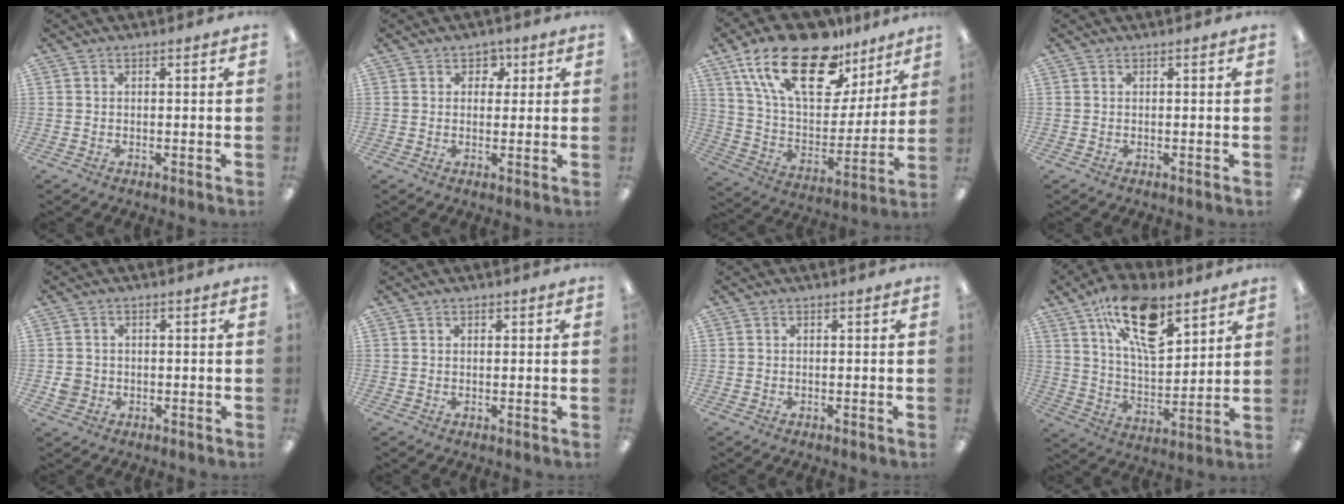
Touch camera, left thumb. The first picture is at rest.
{"total": 3.5, "force": [1.7, 2.7, 1.4], "torque": [-0.001, -0.005, 0.023]}
{"total": 24.9, "force": [15.5, 11.8, 15.5], "torque": [-0.289, -0.085, 0.269]}
{"total": 0.0}
{"total": 3.2, "force": [-0.5, 3.0, 0.9], "torque": [-0.009, 0.003, -0.012]}
{"total": 1.2, "force": [0.6, 0.7, 0.7], "torque": [-0.008, -0.001, 0.010]}
{"total": 0.0}
{"total": 18.8, "force": [11.3, 8.2, 12.5], "torque": [-0.203, -0.049, 0.191]}